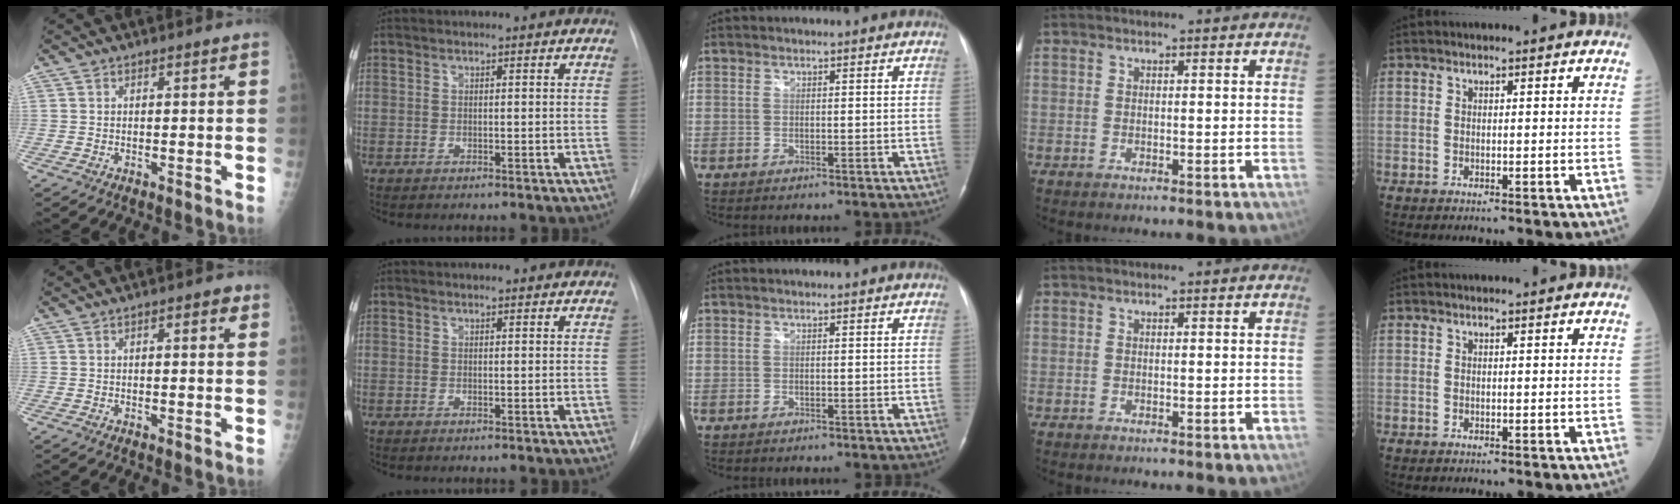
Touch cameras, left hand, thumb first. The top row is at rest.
{"thumb": {"total": 2.7, "force": [0.9, 1.1, 2.3], "torque": [-0.026, 0.004, 0.006]}, "index": {"total": 0.9, "force": [0.8, 0.3, 0.1], "torque": [-0.008, 0.003, 0.008]}}